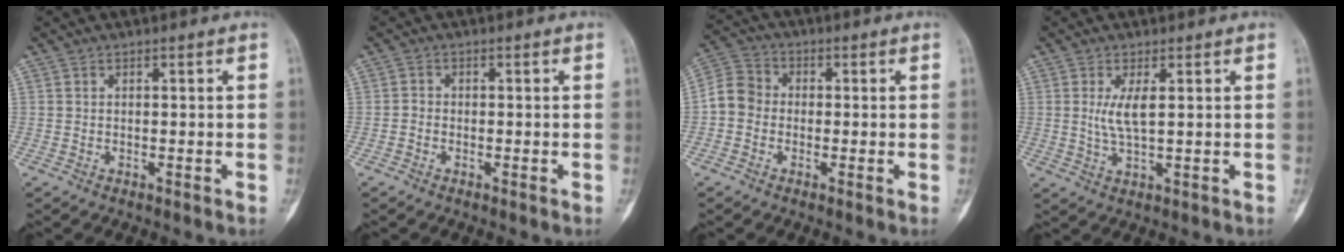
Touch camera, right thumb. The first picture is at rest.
{"total": 1.2, "force": [-0.5, 1.0, 0.5], "torque": [-0.004, 0.004, -0.015]}
{"total": 6.1, "force": [-1.0, 5.4, 2.8], "torque": [-0.038, 0.020, -0.035]}
{"total": 4.2, "force": [1.0, 1.0, 4.0], "torque": [-0.085, -0.011, 0.024]}